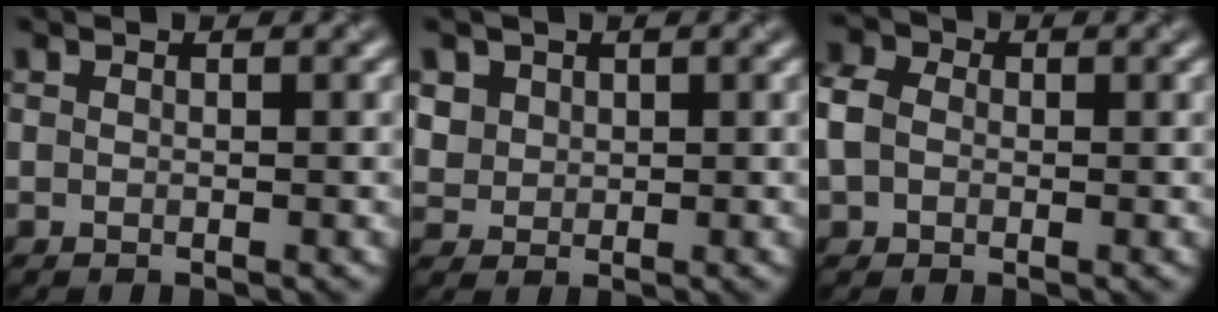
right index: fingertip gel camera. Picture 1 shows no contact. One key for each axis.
{"total": 3.0, "fx": 1.4, "fy": 2.4, "fz": 1.1, "tx": -0.045, "ty": 0.001, "tz": 0.043}
{"total": 4.2, "fx": 0.1, "fy": 3.4, "fz": 2.4, "tx": -0.078, "ty": 0.012, "tz": -0.004}